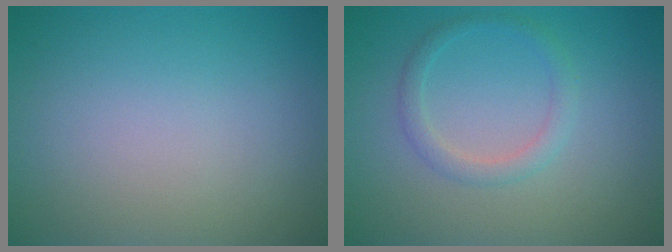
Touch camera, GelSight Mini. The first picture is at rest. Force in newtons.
{"total": 1.7, "press": 1.7, "slide": 0.0}